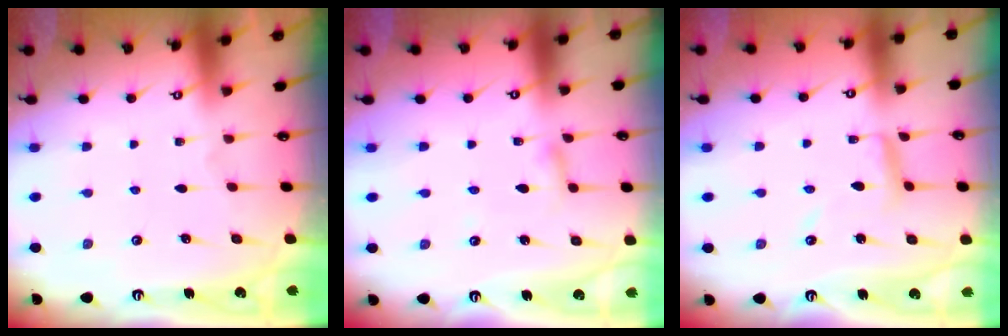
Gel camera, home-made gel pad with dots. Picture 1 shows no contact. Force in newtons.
{"total": 2.6, "press": 2.6, "slide": 0.2}
{"total": 6.7, "press": 6.7, "slide": 0.3}